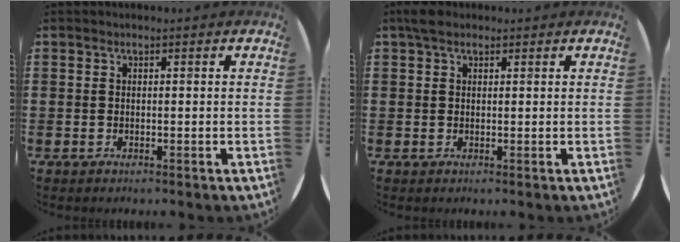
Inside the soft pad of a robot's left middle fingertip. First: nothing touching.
{"total": 1.9, "force": [1.4, 1.0, 0.9], "torque": [-0.012, 0.004, 0.024]}